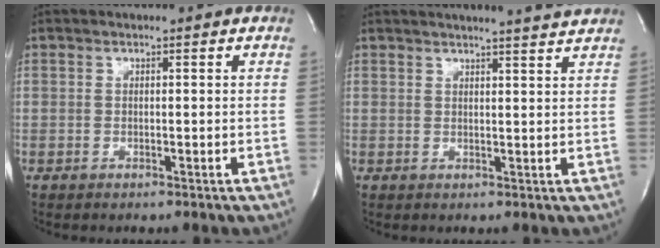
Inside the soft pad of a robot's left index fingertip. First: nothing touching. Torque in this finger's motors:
{"motor_torque": [0.86, -1.02, 0.31, 0.07]}